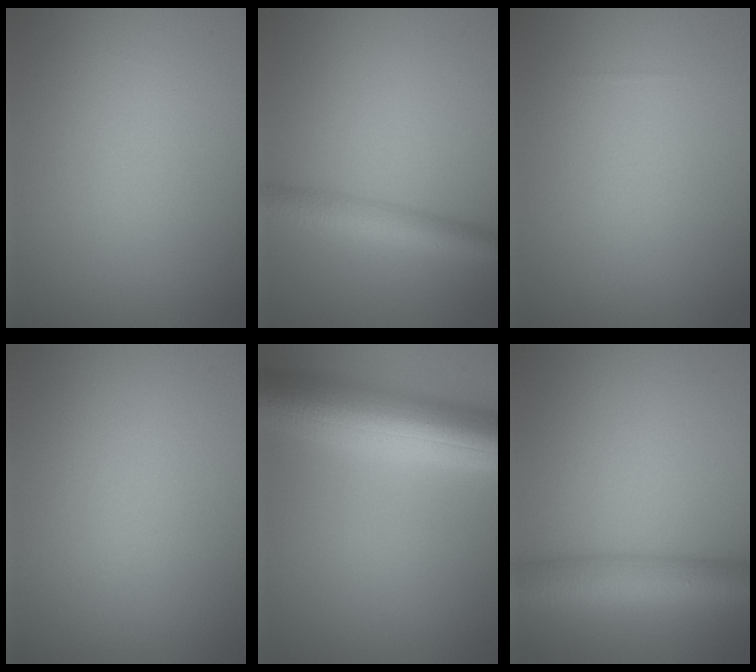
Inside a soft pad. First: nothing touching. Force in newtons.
{"total": 3.6, "press": 3.6, "slide": 0.2}
{"total": 0.0}
{"total": 0.0}
{"total": 10.5, "press": 10.5, "slide": 0.2}
{"total": 5.8, "press": 5.8, "slide": 0.1}